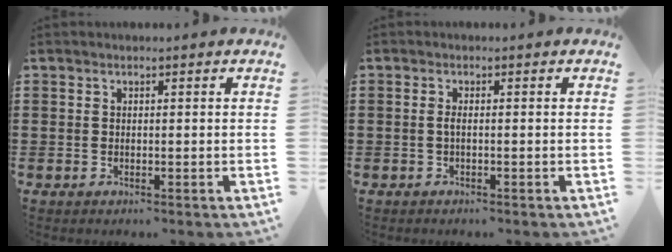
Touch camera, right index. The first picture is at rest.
{"total": 1.2, "force": [-0.4, 0.2, 1.1], "torque": [-0.029, -0.005, -0.010]}